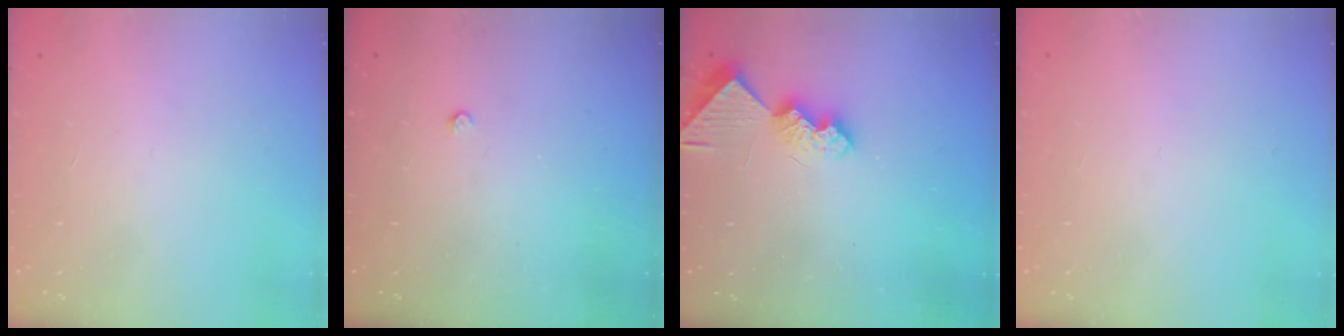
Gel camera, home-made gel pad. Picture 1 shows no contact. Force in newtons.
{"total": 2.3, "press": 2.3, "slide": 0.4}
{"total": 9.2, "press": 9.2, "slide": 0.5}
{"total": 0.0}